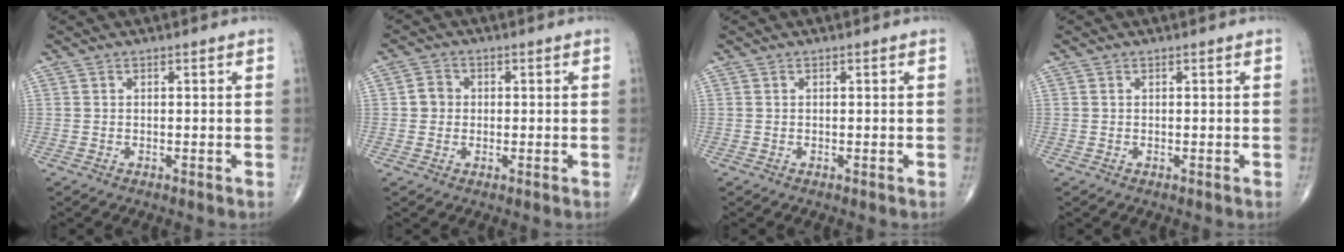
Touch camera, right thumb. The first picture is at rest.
{"total": 2.9, "force": [0.0, 2.7, 1.1], "torque": [-0.003, 0.005, -0.005]}
{"total": 0.0}
{"total": 0.0}